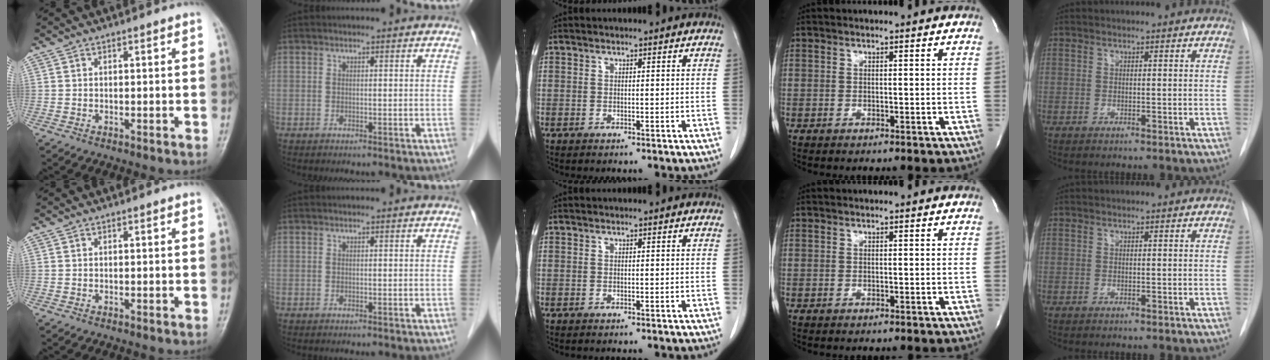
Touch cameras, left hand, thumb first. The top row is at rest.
{}